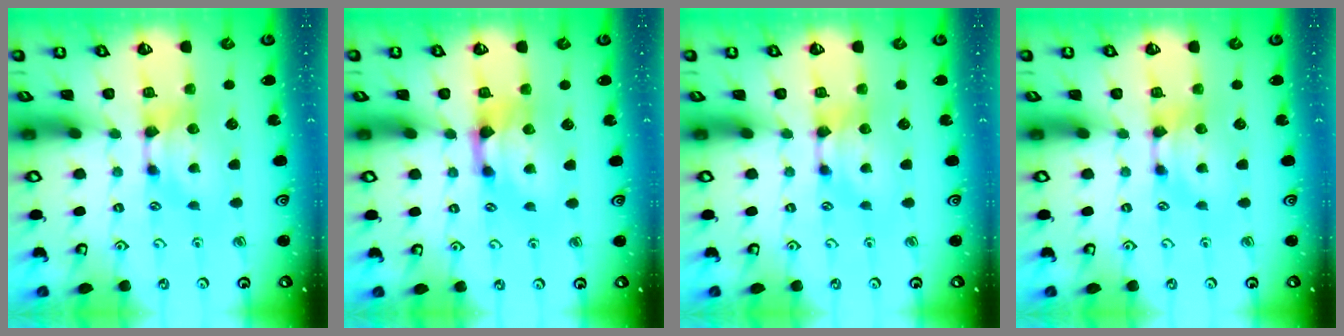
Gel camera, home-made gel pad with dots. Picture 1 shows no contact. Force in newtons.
{"total": 1.6, "press": 0.9, "slide": 1.3}
{"total": 0.0}
{"total": 0.0}